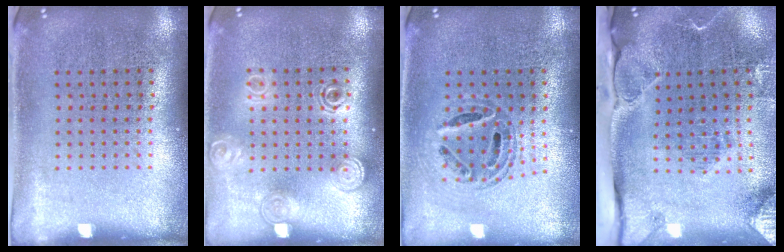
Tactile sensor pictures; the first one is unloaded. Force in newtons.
{"total": 1.5, "press": 1.2, "slide": 0.9}
{"total": 0.6, "press": 0.6, "slide": 0.2}
{"total": 2.8, "press": 2.2, "slide": 1.7}